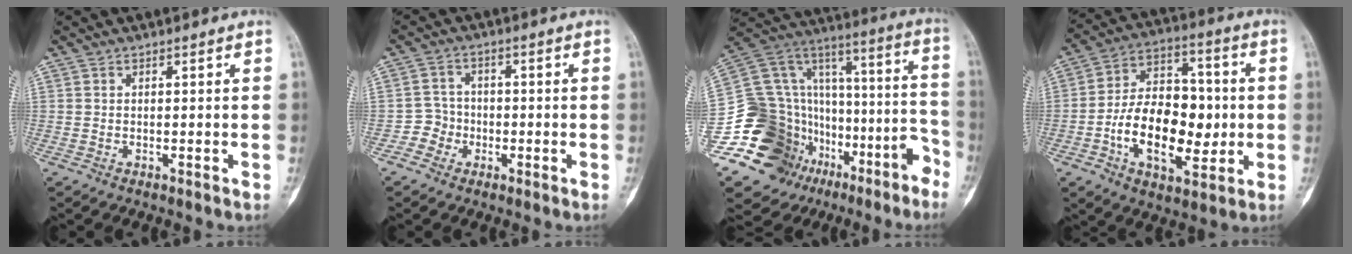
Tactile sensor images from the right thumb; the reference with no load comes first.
{"total": 3.8, "force": [-1.6, 3.4, -0.1], "torque": [0.031, 0.015, -0.040]}
{"total": 30.5, "force": [-16.8, 20.0, 15.9], "torque": [-0.245, 0.157, -0.256]}
{"total": 18.5, "force": [-2.7, 11.1, 14.5], "torque": [-0.208, 0.028, -0.041]}